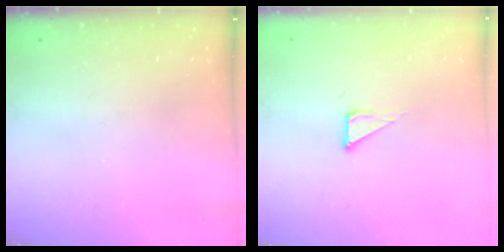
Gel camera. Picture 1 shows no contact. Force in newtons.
{"total": 3.6, "press": 3.6, "slide": 0.3}